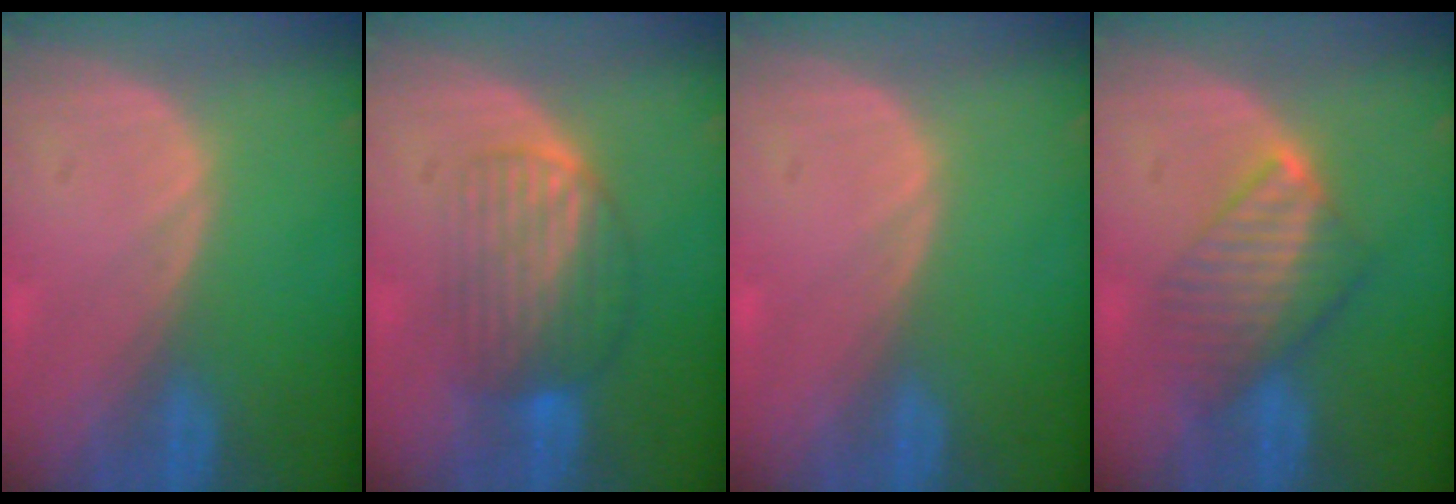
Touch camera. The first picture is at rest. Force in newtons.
{"total": 6.8, "press": 6.5, "slide": 2.1}
{"total": 0.5, "press": 0.1, "slide": 0.5}
{"total": 6.5, "press": 6.5, "slide": 0.7}